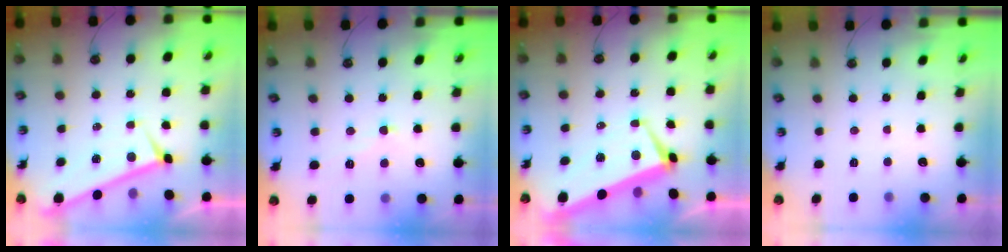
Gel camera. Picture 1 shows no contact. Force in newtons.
{"total": 0.7, "press": 0.3, "slide": 0.7}
{"total": 2.2, "press": 1.9, "slide": 1.1}
{"total": 0.0}